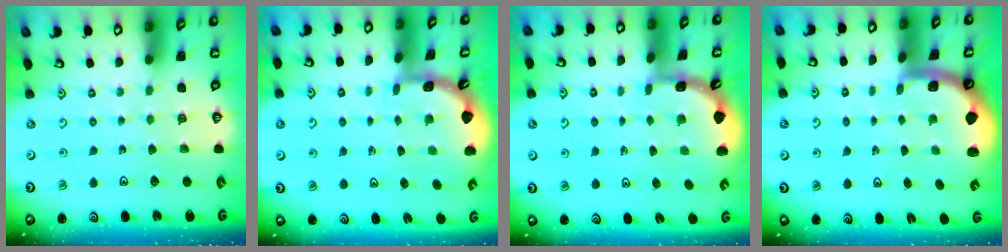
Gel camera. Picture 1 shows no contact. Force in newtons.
{"total": 1.8, "press": 1.8, "slide": 0.1}
{"total": 1.8, "press": 1.8, "slide": 0.1}
{"total": 1.6, "press": 1.6, "slide": 0.2}